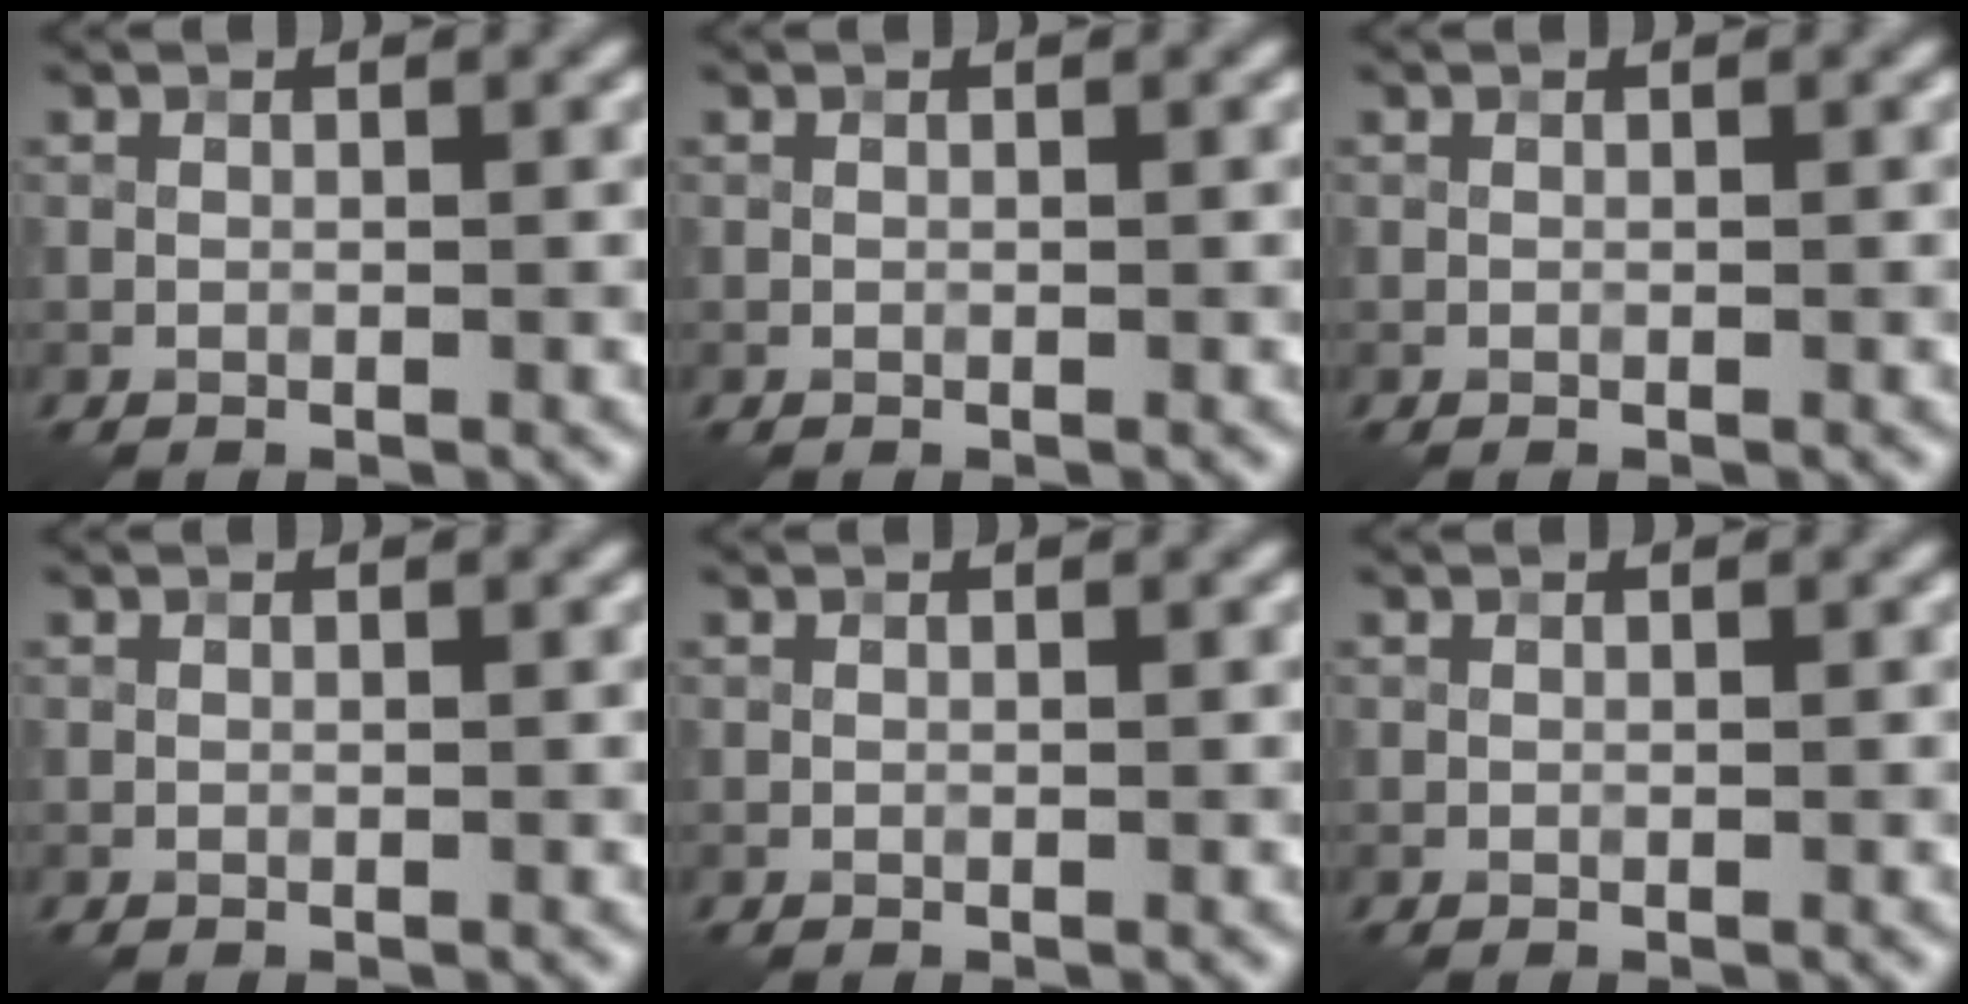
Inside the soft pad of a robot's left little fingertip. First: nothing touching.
{"total": 0.0}
{"total": 0.0}
{"total": 0.0}
{"total": 0.0}
{"total": 0.0}